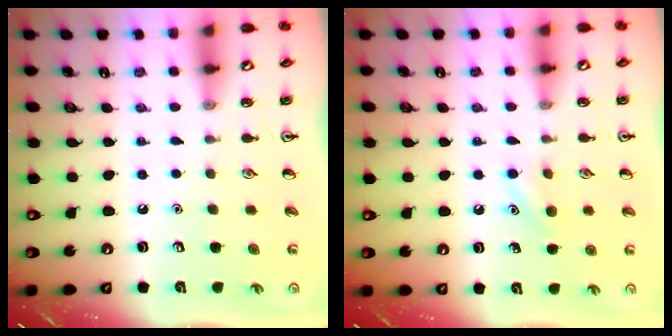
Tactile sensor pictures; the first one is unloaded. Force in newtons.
{"total": 6.9, "press": 6.6, "slide": 2.1}